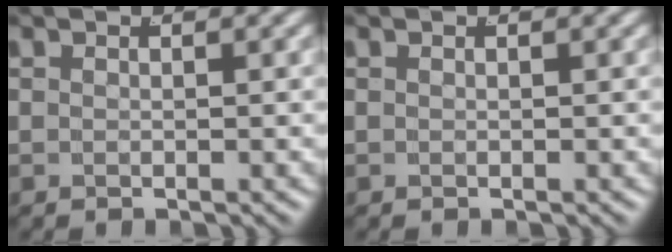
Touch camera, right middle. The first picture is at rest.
{"total": 0.0}